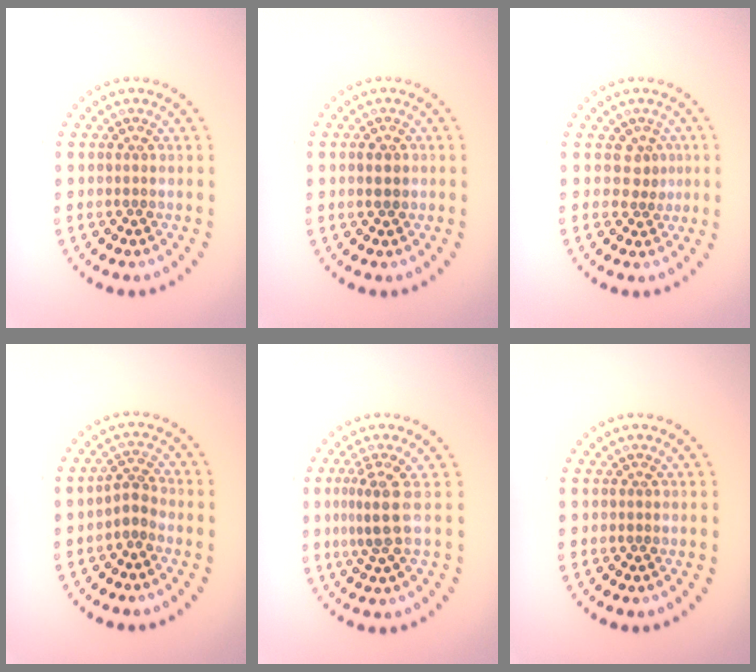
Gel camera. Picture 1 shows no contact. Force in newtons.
{"total": 1.8, "press": 1.8, "slide": 0.2}
{"total": 1.7, "press": 1.2, "slide": 1.2}
{"total": 2.0, "press": 1.4, "slide": 1.4}
{"total": 2.8, "press": 1.9, "slide": 2.1}
{"total": 0.0}